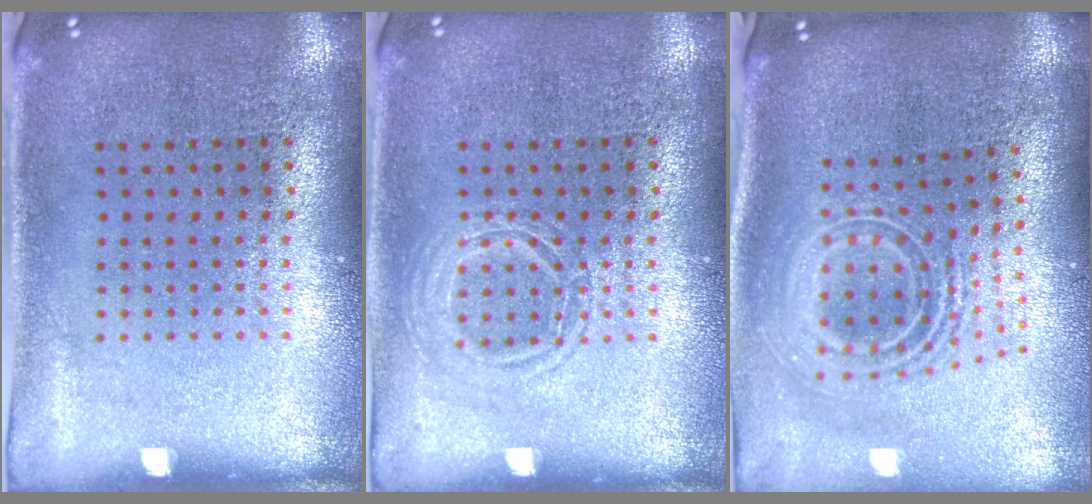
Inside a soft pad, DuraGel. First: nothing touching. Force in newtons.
{"total": 1.6, "press": 1.6, "slide": 0.2}
{"total": 2.7, "press": 1.8, "slide": 1.9}